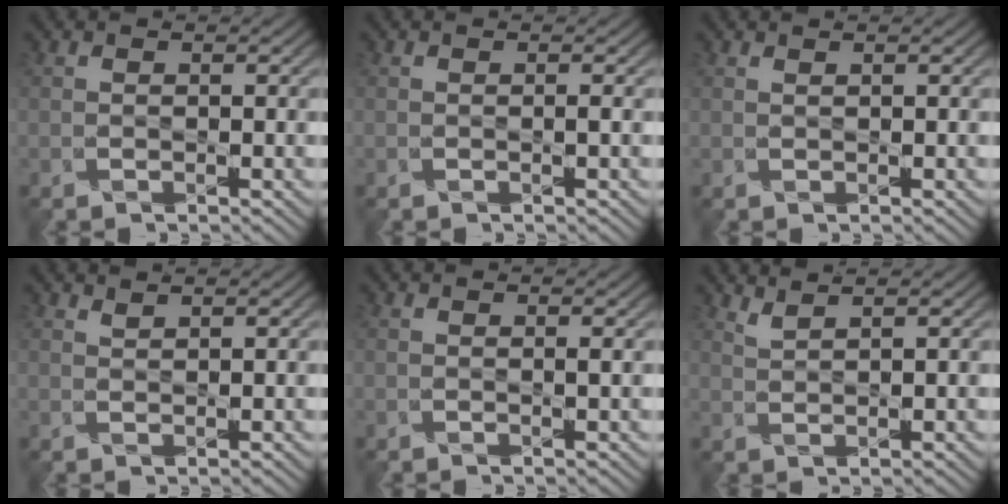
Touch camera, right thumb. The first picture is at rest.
{"total": 0.0}
{"total": 1.0, "force": [0.8, -0.2, -0.6], "torque": [0.016, 0.001, 0.016]}
{"total": 1.9, "force": [1.4, -0.3, -1.2], "torque": [0.025, -0.002, 0.029]}
{"total": 0.0}
{"total": 2.3, "force": [2.2, -0.2, -0.7], "torque": [0.018, 0.001, 0.044]}